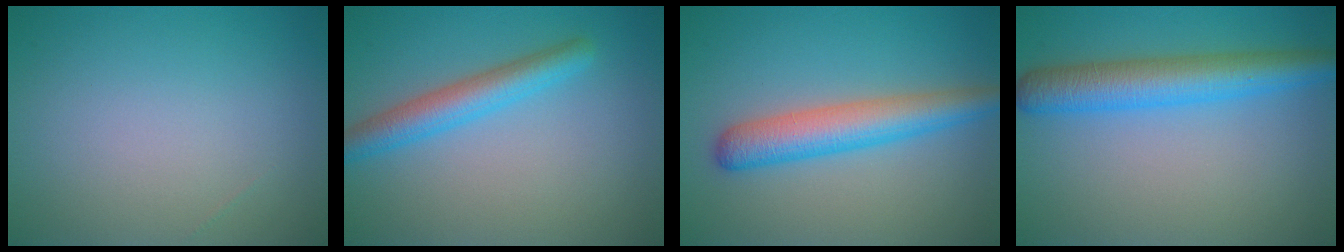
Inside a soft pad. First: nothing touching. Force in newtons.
{"total": 3.6, "press": 3.6, "slide": 0.1}
{"total": 5.0, "press": 5.0, "slide": 0.2}
{"total": 5.7, "press": 5.7, "slide": 0.2}